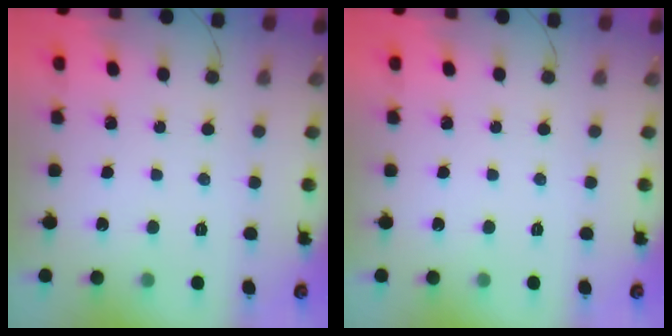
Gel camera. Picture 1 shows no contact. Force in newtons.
{"total": 0.0}